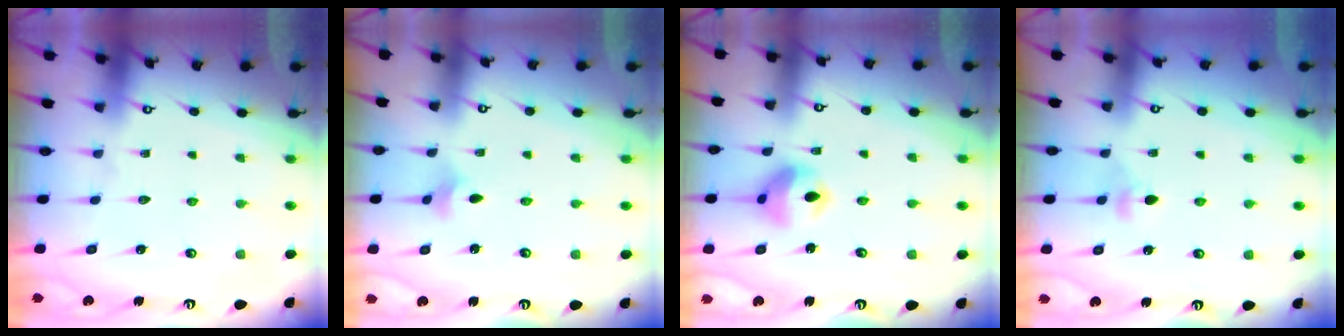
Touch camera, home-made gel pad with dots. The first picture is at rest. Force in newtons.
{"total": 2.5, "press": 2.5, "slide": 0.6}
{"total": 10.7, "press": 10.6, "slide": 1.5}
{"total": 2.8, "press": 2.7, "slide": 0.4}